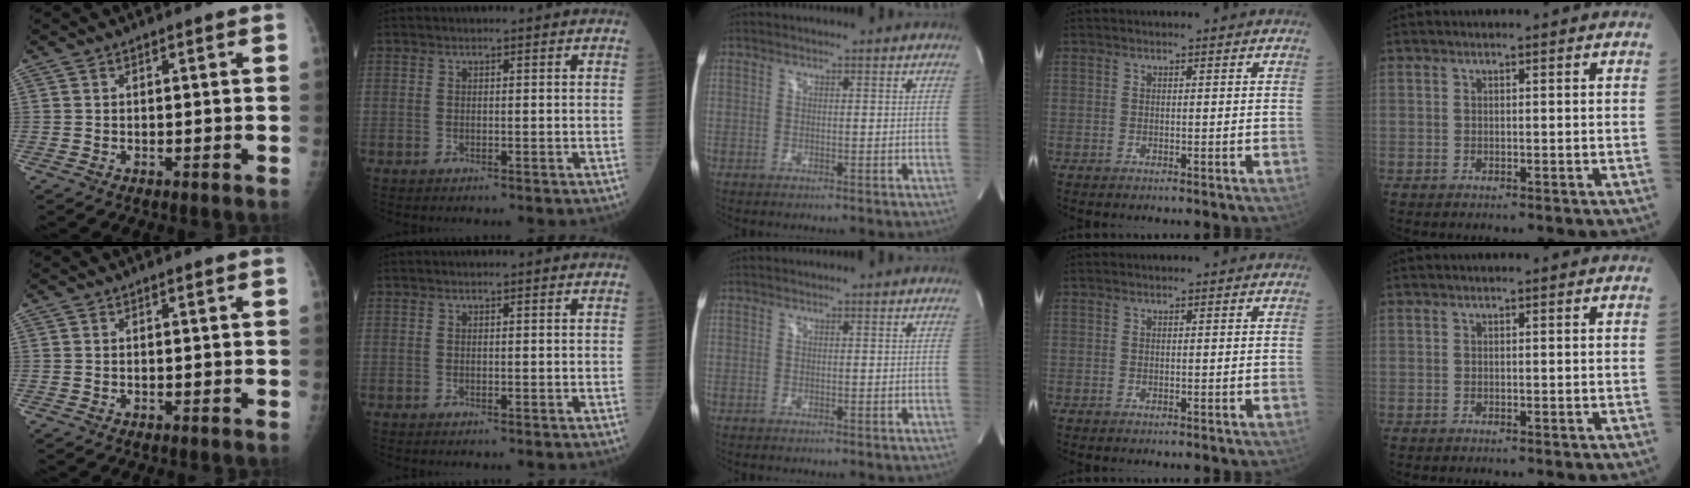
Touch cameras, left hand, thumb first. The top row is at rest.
{}